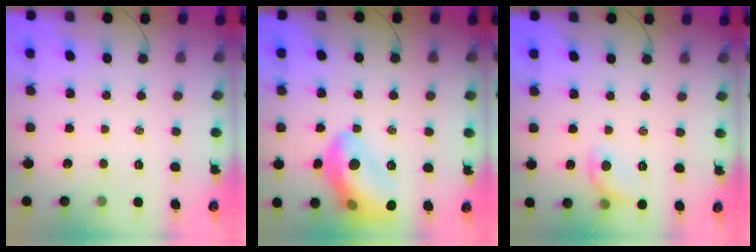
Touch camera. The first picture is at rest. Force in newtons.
{"total": 14.8, "press": 14.8, "slide": 1.4}
{"total": 7.7, "press": 7.6, "slide": 1.1}